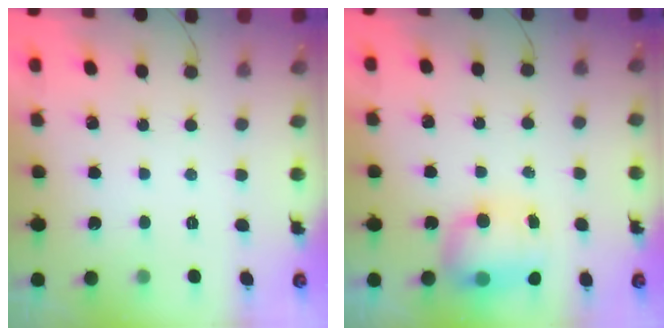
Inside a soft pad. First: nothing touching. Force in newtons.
{"total": 8.8, "press": 8.4, "slide": 2.6}